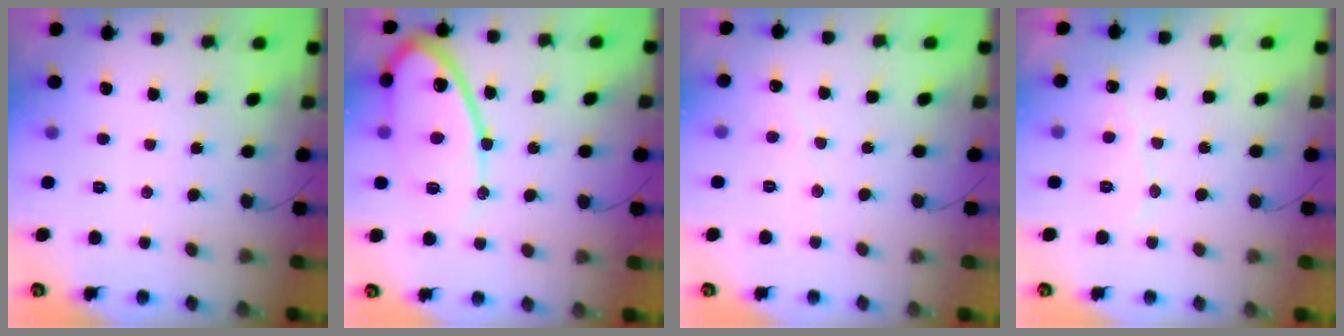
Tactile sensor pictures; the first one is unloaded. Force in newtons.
{"total": 14.9, "press": 14.8, "slide": 1.3}
{"total": 3.0, "press": 2.9, "slide": 0.3}
{"total": 5.3, "press": 5.3, "slide": 0.1}